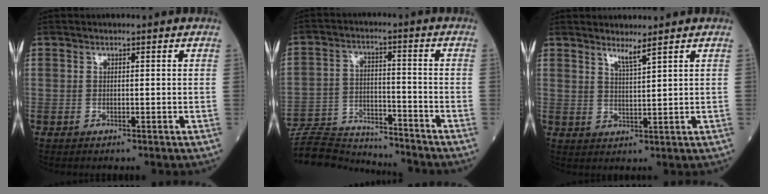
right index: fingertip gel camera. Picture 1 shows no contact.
{"total": 14.0, "force": [-13.8, 1.3, 2.1], "torque": [-0.036, 0.018, -0.225]}
{"total": 2.3, "force": [1.9, -0.7, 1.1], "torque": [-0.022, -0.015, 0.039]}